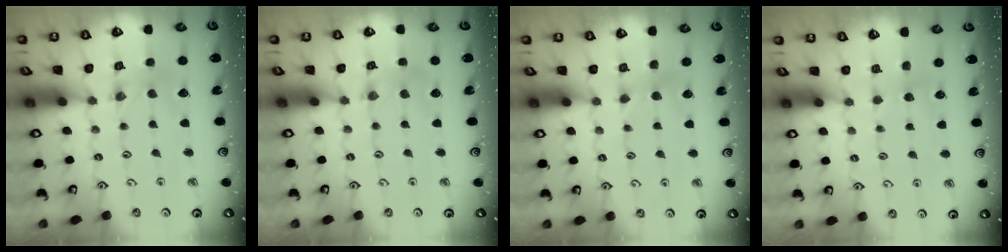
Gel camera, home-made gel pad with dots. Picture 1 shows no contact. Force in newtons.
{"total": 2.4, "press": 2.3, "slide": 0.3}
{"total": 3.0, "press": 3.0, "slide": 0.4}
{"total": 2.2, "press": 2.2, "slide": 0.3}